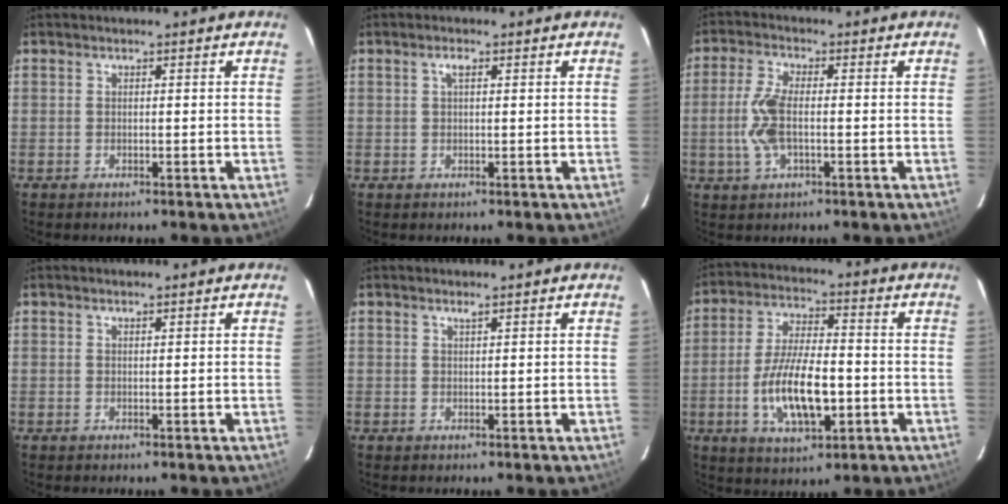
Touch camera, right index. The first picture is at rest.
{"total": 1.5, "force": [0.5, 0.8, 1.2], "torque": [-0.022, 0.007, 0.007]}
{"total": 7.1, "force": [-1.0, 2.7, 6.4], "torque": [-0.141, 0.003, -0.022]}
{"total": 0.0}
{"total": 0.5, "force": [0.4, -0.1, 0.3], "torque": [-0.006, 0.001, 0.007]}
{"total": 13.1, "force": [-3.3, 5.0, 11.6], "torque": [-0.230, -0.006, -0.054]}